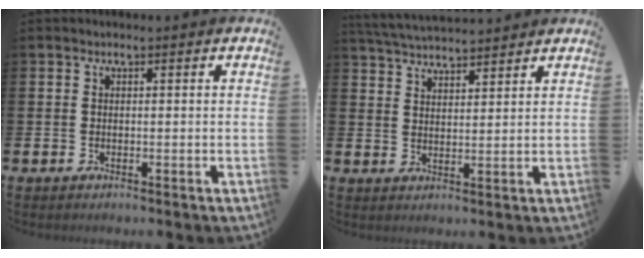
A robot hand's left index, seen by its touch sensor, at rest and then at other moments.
{"total": 4.4, "force": [4.3, 0.4, 0.3], "torque": [-0.023, -0.021, 0.079]}